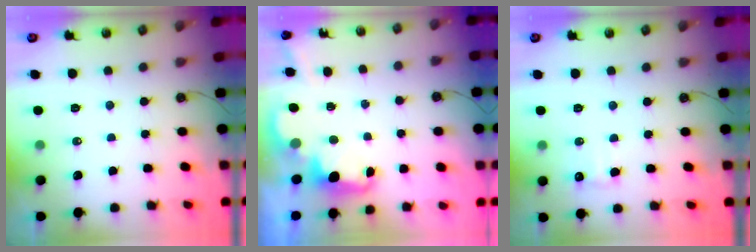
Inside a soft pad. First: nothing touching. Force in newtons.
{"total": 2.4, "press": 2.3, "slide": 0.5}
{"total": 7.1, "press": 7.0, "slide": 1.2}